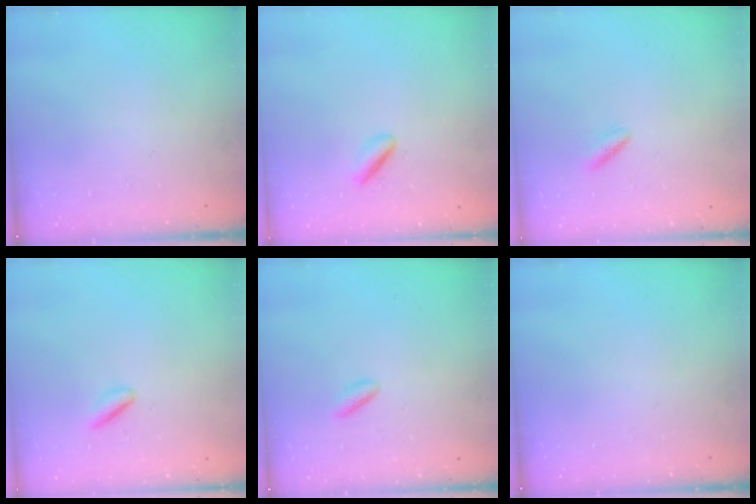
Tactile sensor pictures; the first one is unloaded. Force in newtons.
{"total": 1.8, "press": 1.7, "slide": 0.6}
{"total": 2.1, "press": 1.9, "slide": 1.0}
{"total": 2.2, "press": 2.1, "slide": 0.7}
{"total": 2.2, "press": 2.2, "slide": 0.5}
{"total": 0.0}